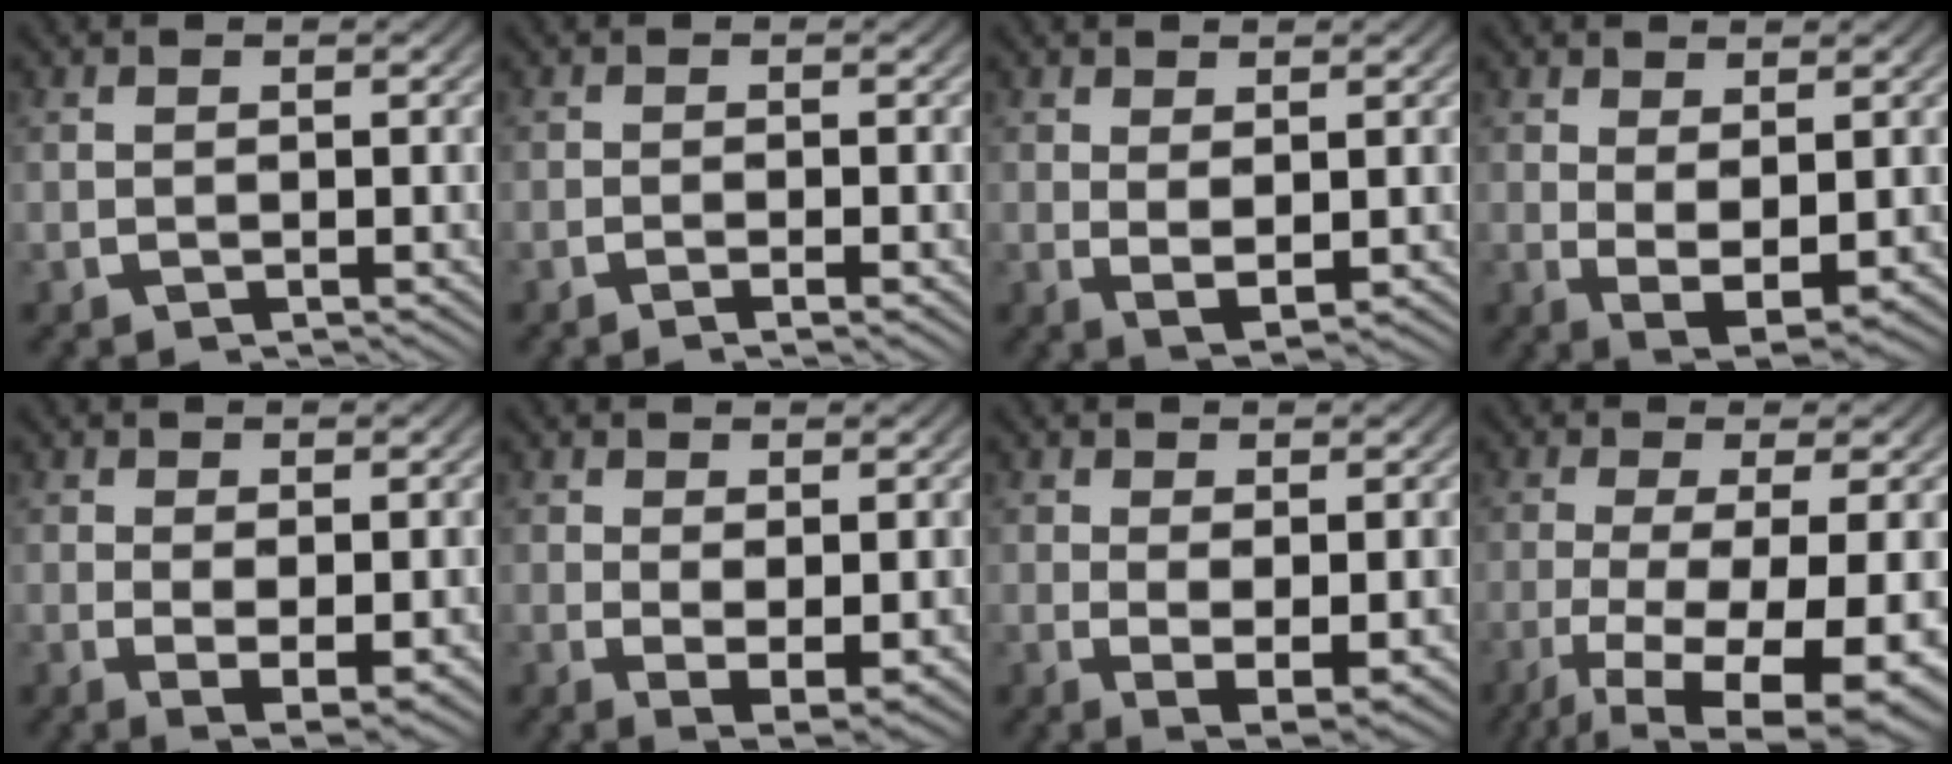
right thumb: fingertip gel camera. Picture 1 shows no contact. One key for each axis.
{"total": 1.4, "fx": -1.0, "fy": 0.3, "fz": 0.9, "tx": -0.010, "ty": 0.008, "tz": -0.027}
{"total": 2.8, "fx": 0.2, "fy": 1.7, "fz": 2.2, "tx": -0.040, "ty": -0.009, "tz": 0.008}
{"total": 5.0, "fx": -0.4, "fy": 3.2, "fz": 3.8, "tx": -0.071, "ty": -0.022, "tz": 0.001}
{"total": 3.9, "fx": -0.8, "fy": 2.2, "fz": 3.1, "tx": -0.056, "ty": -0.020, "tz": -0.006}
{"total": 3.9, "fx": -0.5, "fy": 2.4, "fz": 3.0, "tx": -0.054, "ty": -0.020, "tz": -0.001}
{"total": 4.3, "fx": -0.8, "fy": 2.5, "fz": 3.4, "tx": -0.065, "ty": -0.023, "tz": -0.005}
{"total": 12.5, "fx": -4.1, "fy": 6.2, "fz": 10.1, "tx": -0.184, "ty": -0.050, "tz": -0.038}